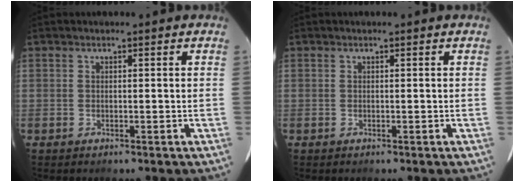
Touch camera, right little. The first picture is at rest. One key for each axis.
{"total": 0.0}